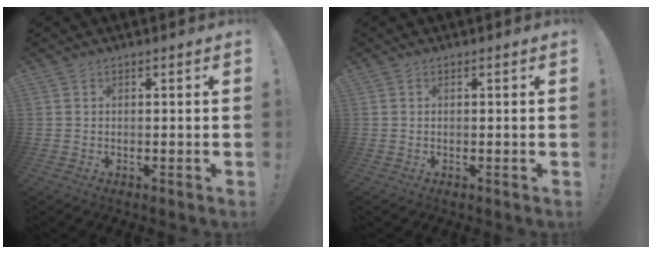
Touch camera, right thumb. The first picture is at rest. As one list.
[{"total": 0.0}]